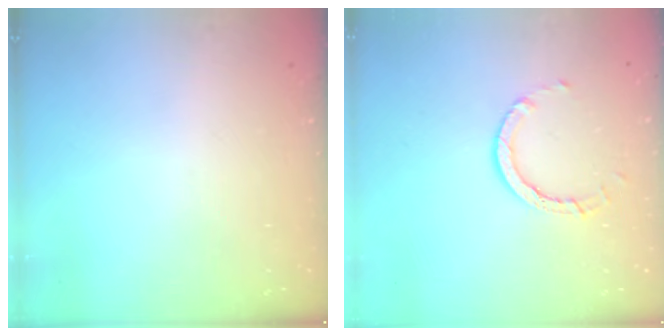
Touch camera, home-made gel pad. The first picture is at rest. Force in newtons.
{"total": 5.0, "press": 5.0, "slide": 0.3}